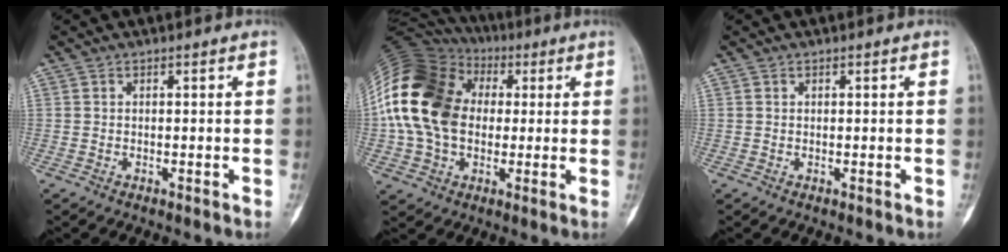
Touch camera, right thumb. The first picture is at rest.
{"total": 22.3, "force": [1.4, 16.6, 14.9], "torque": [-0.295, 0.031, 0.025]}
{"total": 0.0}